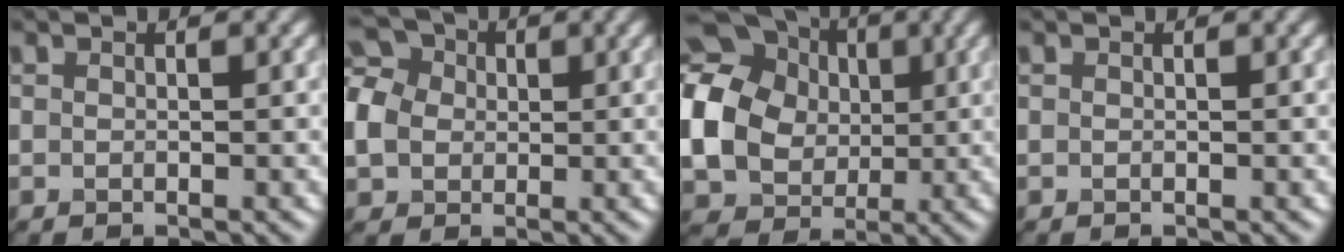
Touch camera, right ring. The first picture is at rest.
{"total": 6.6, "force": [0.4, 5.5, 3.6], "torque": [-0.091, 0.021, 0.000]}
{"total": 17.5, "force": [2.2, 15.2, 8.3], "torque": [-0.221, 0.019, 0.008]}
{"total": 0.0}